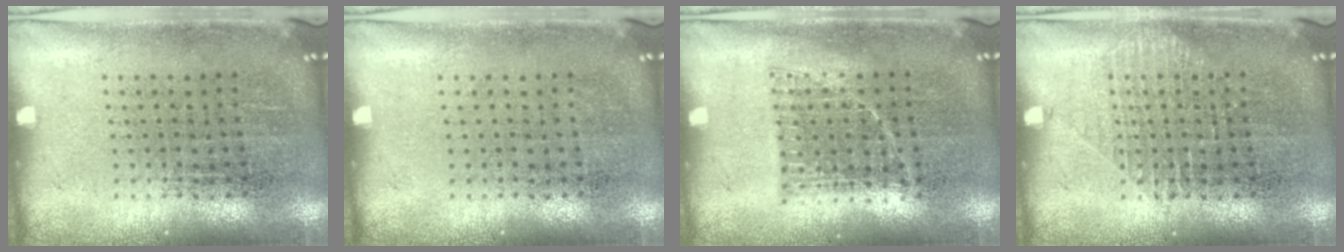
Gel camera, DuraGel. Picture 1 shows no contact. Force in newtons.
{"total": 0.0}
{"total": 0.8, "press": 0.7, "slide": 0.3}
{"total": 1.0, "press": 1.0, "slide": 0.2}